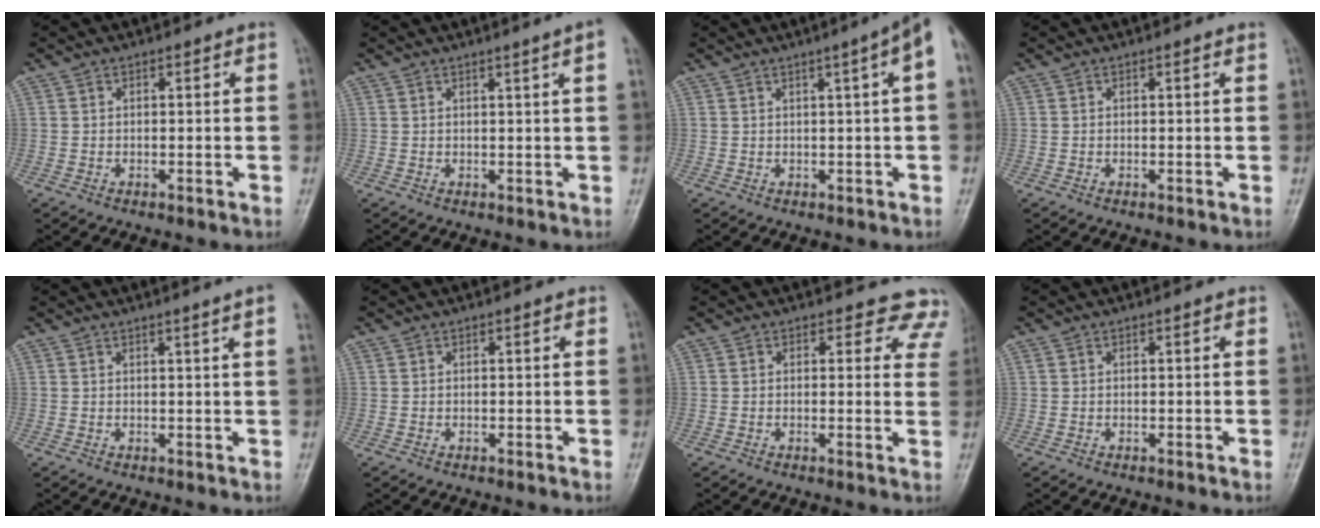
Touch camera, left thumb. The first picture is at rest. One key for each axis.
{"total": 3.1, "fx": 1.6, "fy": -0.8, "fz": 2.5, "tx": -0.032, "ty": -0.001, "tz": 0.025}
{"total": 5.6, "fx": 1.5, "fy": -0.1, "fz": 5.4, "tx": -0.068, "ty": 0.015, "tz": 0.019}
{"total": 0.0}
{"total": 3.4, "fx": 2.1, "fy": -0.8, "fz": 2.5, "tx": -0.031, "ty": -0.005, "tz": 0.027}
{"total": 0.0}
{"total": 6.9, "fx": 6.0, "fy": 3.4, "fz": 0.3, "tx": 0.054, "ty": -0.024, "tz": 0.031}
{"total": 0.5, "fx": 0.3, "fy": 0.3, "fz": 0.3, "tx": -0.003, "ty": 0.001, "tz": 0.005}